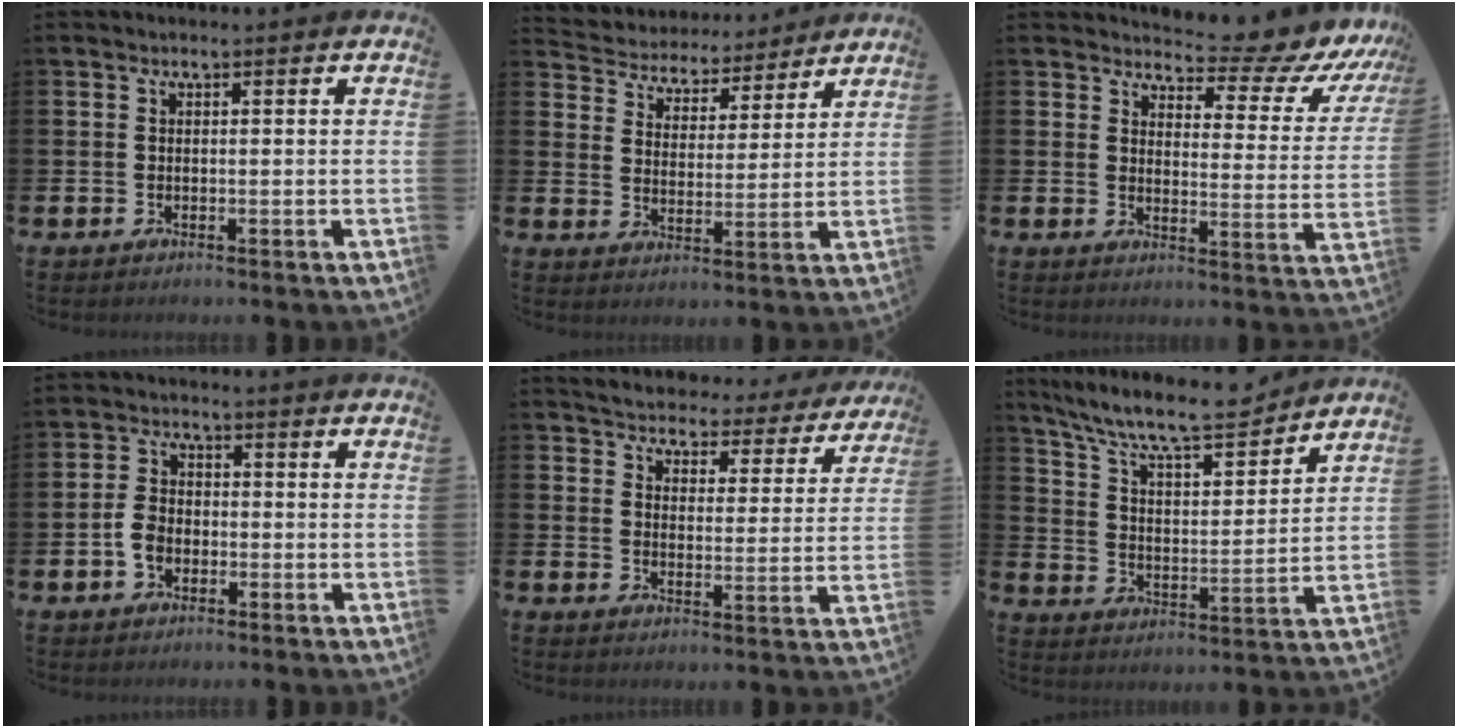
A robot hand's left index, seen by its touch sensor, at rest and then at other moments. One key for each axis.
{"total": 4.8, "fx": 4.4, "fy": 1.9, "fz": -0.4, "tx": -0.029, "ty": -0.039, "tz": 0.074}
{"total": 6.0, "fx": 5.3, "fy": 1.9, "fz": 2.1, "tx": -0.041, "ty": -0.049, "tz": 0.084}
{"total": 3.6, "fx": -1.1, "fy": 2.6, "fz": 2.2, "tx": -0.034, "ty": 0.006, "tz": -0.024}
{"total": 4.5, "fx": 4.4, "fy": 0.8, "fz": 0.0, "tx": -0.024, "ty": -0.040, "tz": 0.072}
{"total": 10.1, "fx": 9.1, "fy": 1.9, "fz": 3.9, "tx": -0.102, "ty": -0.062, "tz": 0.156}